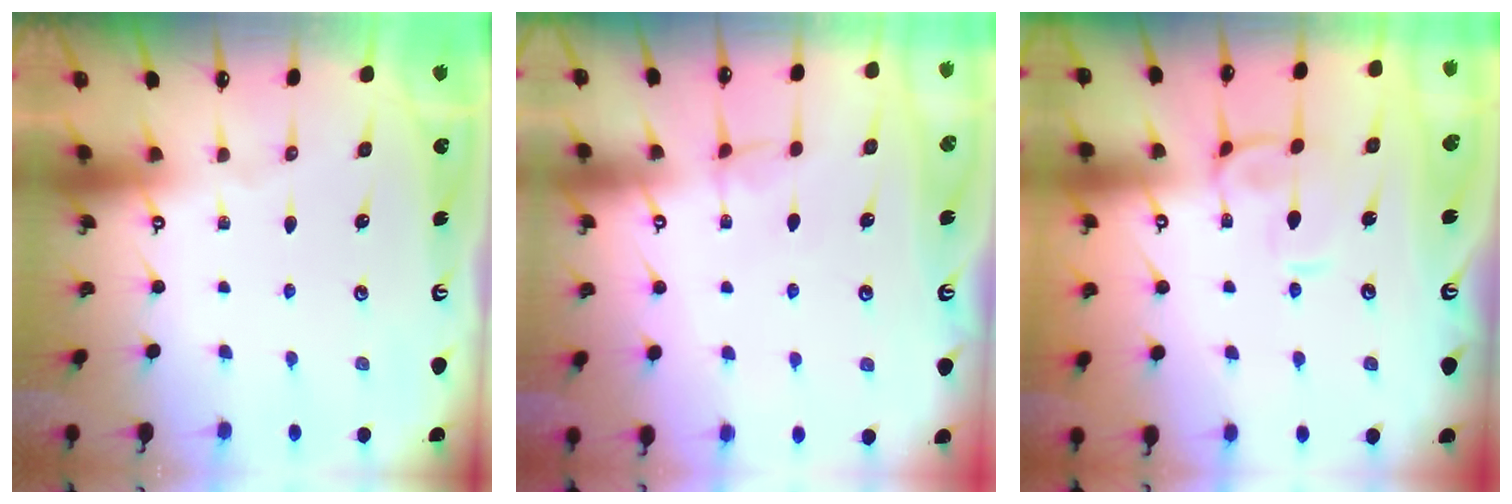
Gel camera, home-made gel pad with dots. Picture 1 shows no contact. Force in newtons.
{"total": 2.3, "press": 2.2, "slide": 0.3}
{"total": 1.7, "press": 1.5, "slide": 0.6}